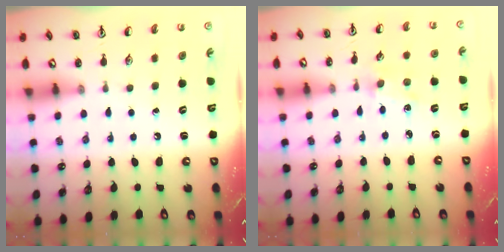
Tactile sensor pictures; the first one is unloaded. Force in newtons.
{"total": 1.6, "press": 1.5, "slide": 0.3}